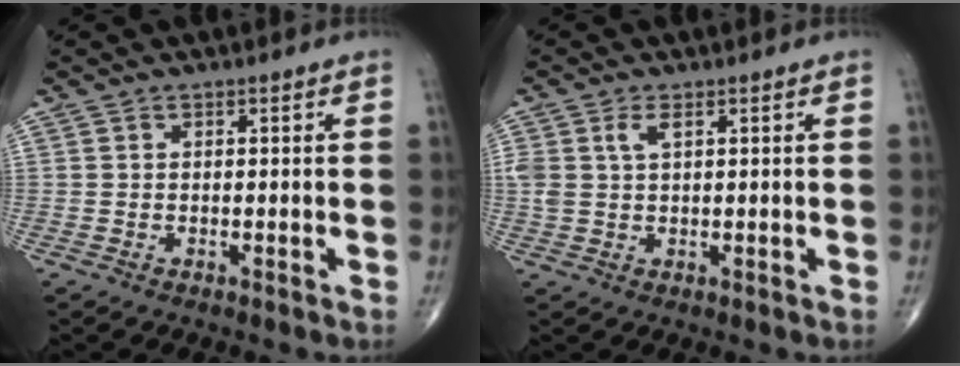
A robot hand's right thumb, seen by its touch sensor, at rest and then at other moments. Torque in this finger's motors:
{"motor_torque": [0.15, -0.06, 0.56, 0.25, 0.17]}